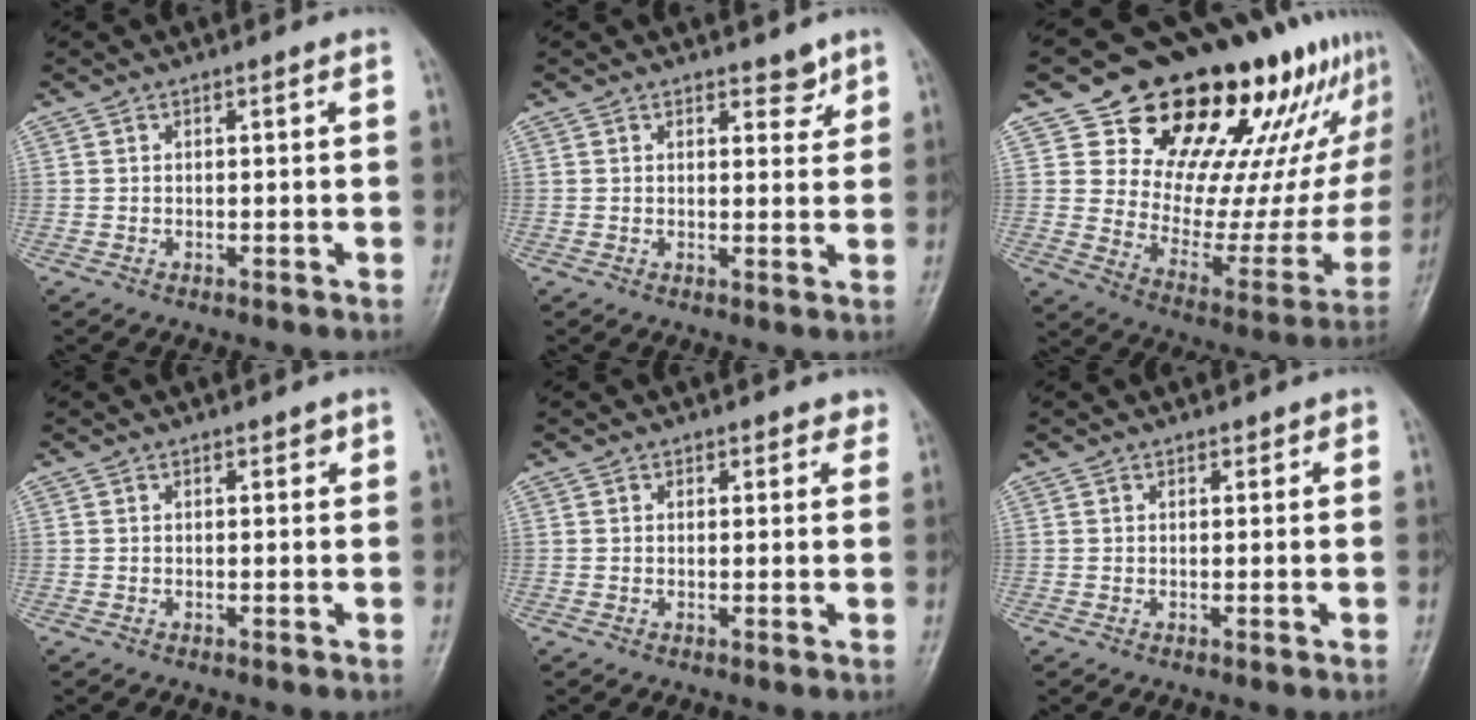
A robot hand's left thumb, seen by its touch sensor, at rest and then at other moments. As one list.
[{"total": 2.9, "force": [2.2, 1.5, 1.2], "torque": [0.004, -0.014, 0.029]}, {"total": 28.0, "force": [17.5, 13.7, 17.0], "torque": [-0.195, -0.065, 0.260]}, {"total": 1.2, "force": [0.8, 0.7, 0.4], "torque": [0.007, -0.003, 0.005]}, {"total": 2.5, "force": [1.8, 1.6, 0.4], "torque": [0.028, -0.007, 0.013]}, {"total": 1.2, "force": [0.9, 0.8, 0.2], "torque": [0.013, -0.004, 0.006]}]